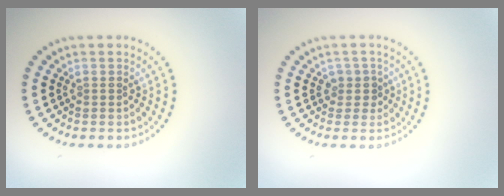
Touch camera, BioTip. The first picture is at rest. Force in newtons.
{"total": 1.5, "press": 1.2, "slide": 1.0}